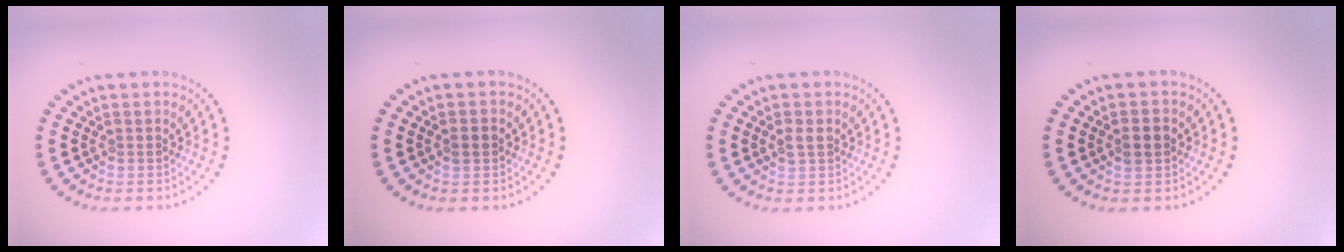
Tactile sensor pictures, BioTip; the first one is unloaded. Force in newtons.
{"total": 1.2, "press": 1.2, "slide": 0.0}
{"total": 1.3, "press": 1.3, "slide": 0.2}
{"total": 1.8, "press": 1.8, "slide": 0.1}